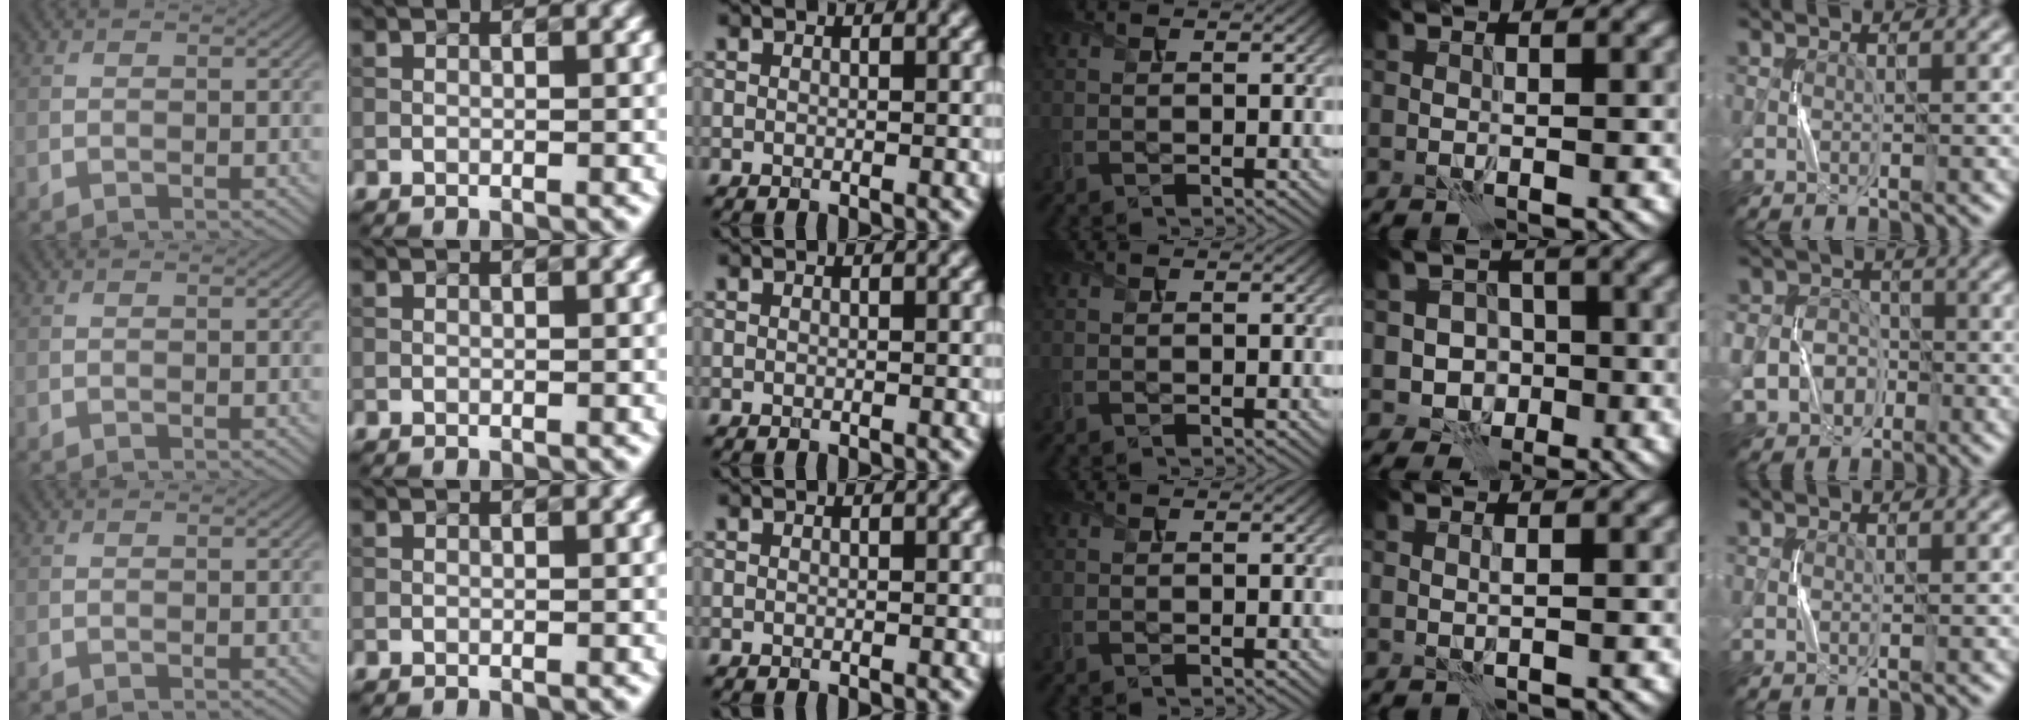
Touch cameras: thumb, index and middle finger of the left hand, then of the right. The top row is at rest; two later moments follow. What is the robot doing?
{"motion": "press", "object": "gel pad"}